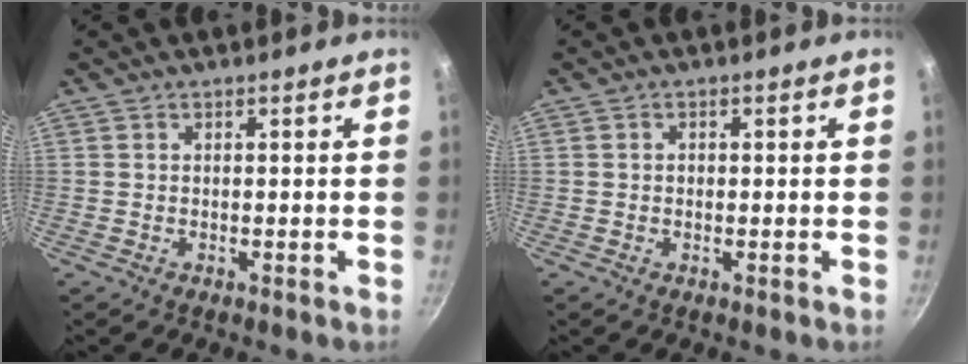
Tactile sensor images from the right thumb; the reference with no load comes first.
{"total": 0.8, "force": [0.0, 0.7, 0.3], "torque": [-0.004, 0.003, -0.001]}